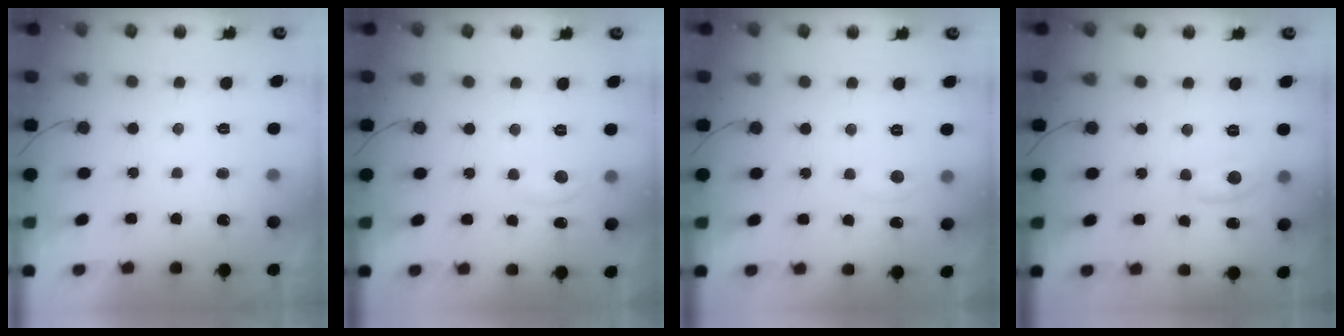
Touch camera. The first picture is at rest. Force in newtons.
{"total": 3.1, "press": 3.1, "slide": 0.2}
{"total": 2.8, "press": 2.8, "slide": 0.4}
{"total": 6.3, "press": 6.3, "slide": 0.4}